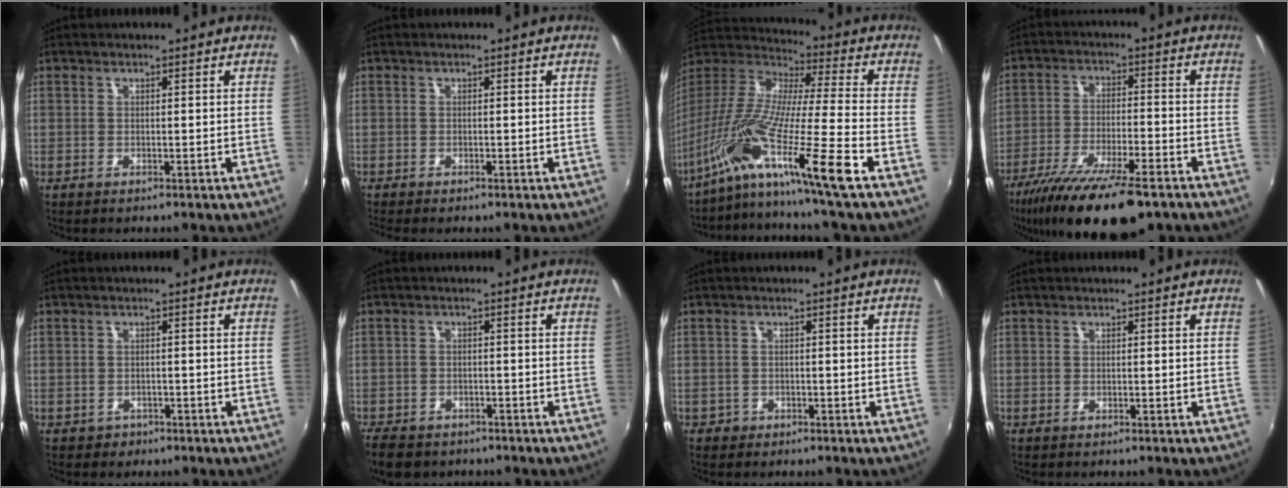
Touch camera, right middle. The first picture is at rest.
{"total": 1.3, "force": [-1.1, 0.3, 0.7], "torque": [-0.016, -0.009, -0.018]}
{"total": 19.5, "force": [-12.7, -2.6, 14.6], "torque": [-0.252, -0.051, -0.236]}
{"total": 18.1, "force": [-13.4, 4.1, 11.5], "torque": [-0.225, -0.047, -0.224]}
{"total": 1.7, "force": [-0.9, 1.4, 0.3], "torque": [-0.010, -0.003, -0.010]}
{"total": 8.2, "force": [-6.3, 4.3, 3.2], "torque": [-0.089, -0.022, -0.106]}
{"total": 1.6, "force": [-0.9, 1.3, 0.2], "torque": [-0.008, -0.002, -0.013]}
{"total": 0.0}